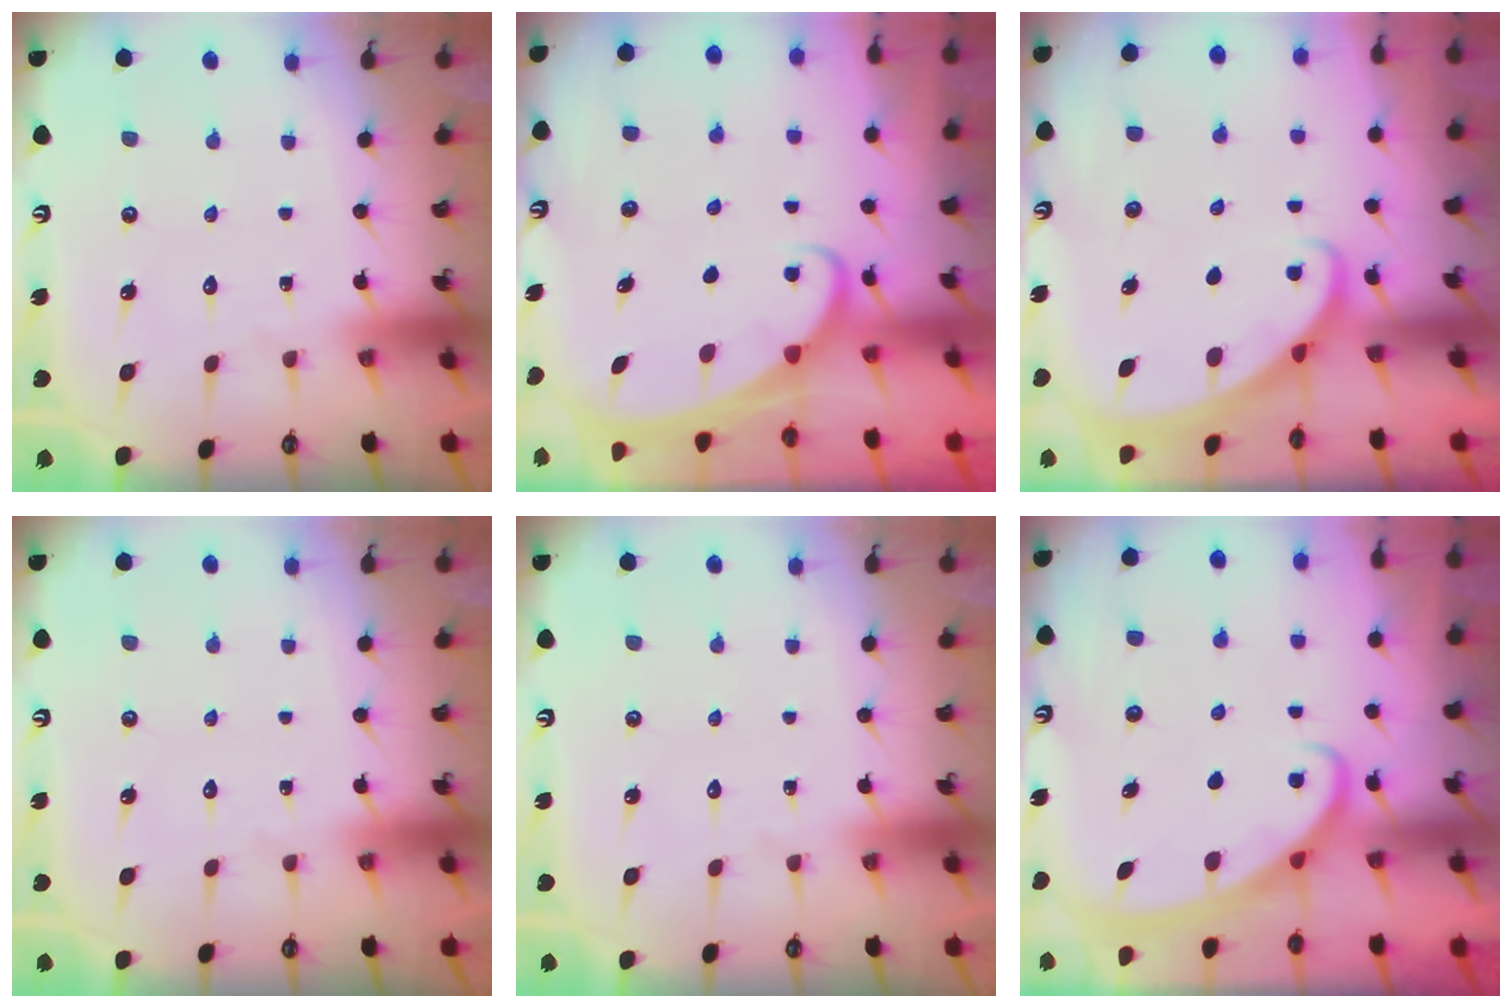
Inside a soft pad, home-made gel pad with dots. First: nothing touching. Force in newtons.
{"total": 2.1, "press": 2.0, "slide": 0.3}
{"total": 1.8, "press": 1.7, "slide": 0.0}
{"total": 0.0}
{"total": 0.0}
{"total": 2.8, "press": 2.8, "slide": 0.4}